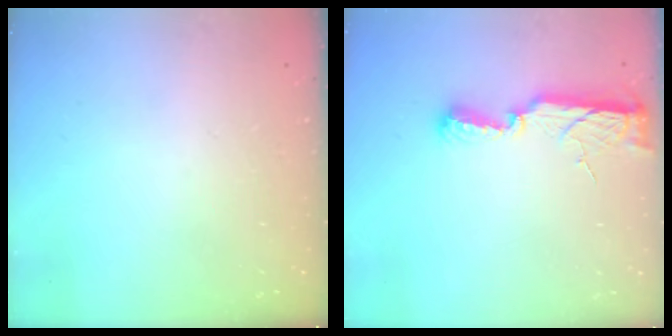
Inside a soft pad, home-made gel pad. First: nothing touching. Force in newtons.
{"total": 8.1, "press": 8.1, "slide": 0.7}